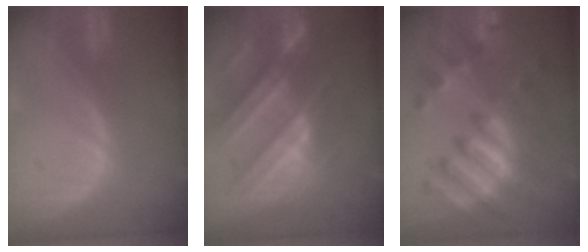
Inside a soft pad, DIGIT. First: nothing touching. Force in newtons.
{"total": 11.2, "press": 9.9, "slide": 5.2}
{"total": 11.6, "press": 11.6, "slide": 1.2}